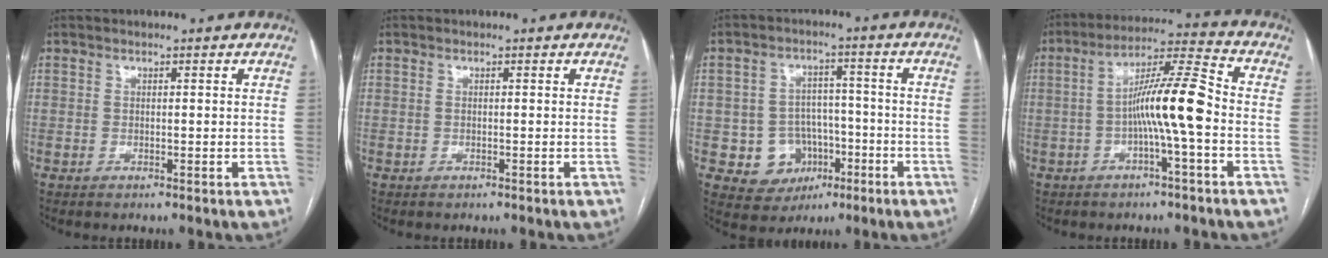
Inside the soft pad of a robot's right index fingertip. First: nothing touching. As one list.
[{"total": 0.0}, {"total": 8.0, "force": [-2.6, 7.3, 2.0], "torque": [-0.029, 0.023, -0.028]}, {"total": 10.4, "force": [-2.0, 0.0, 10.2], "torque": [-0.177, 0.021, -0.040]}]